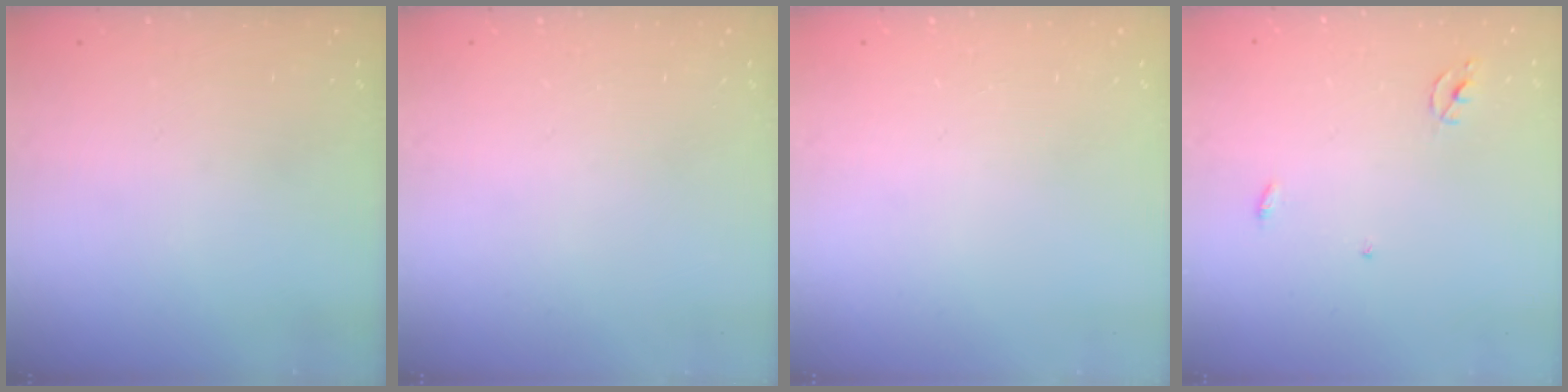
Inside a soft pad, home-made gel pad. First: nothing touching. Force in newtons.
{"total": 0.0}
{"total": 0.0}
{"total": 2.3, "press": 2.3, "slide": 0.1}